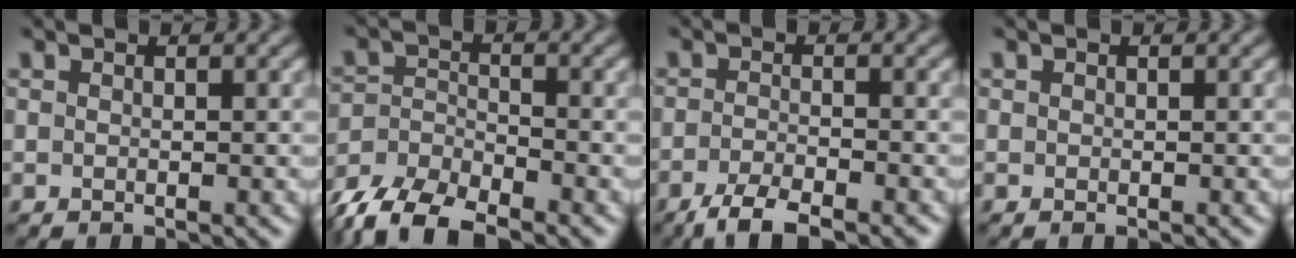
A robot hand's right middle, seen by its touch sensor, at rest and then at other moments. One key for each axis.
{"total": 7.4, "fx": -6.3, "fy": 2.3, "fz": 3.2, "tx": -0.060, "ty": -0.017, "tz": -0.124}
{"total": 4.4, "fx": -3.5, "fy": 0.8, "fz": 2.5, "tx": -0.044, "ty": -0.009, "tz": -0.066}
{"total": 0.0}